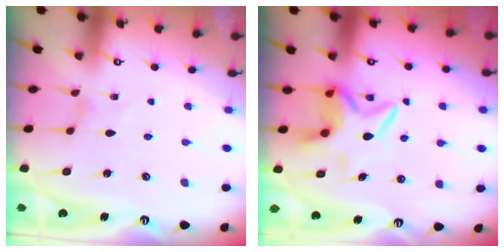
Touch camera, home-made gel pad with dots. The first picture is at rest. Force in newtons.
{"total": 6.4, "press": 6.4, "slide": 0.7}